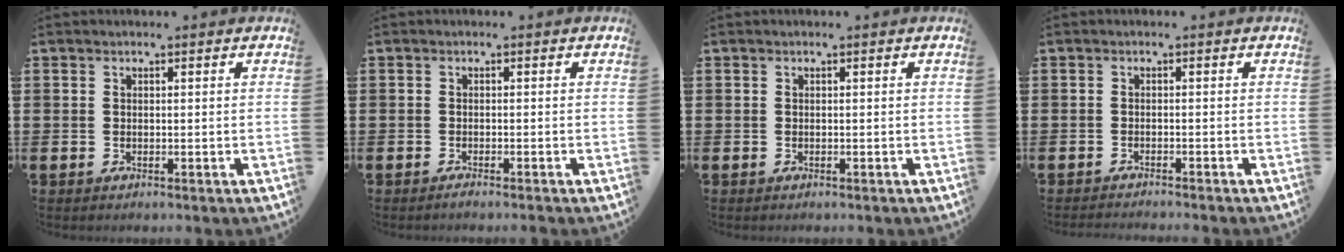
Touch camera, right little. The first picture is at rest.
{"total": 0.7, "force": [-0.6, -0.1, 0.4], "torque": [-0.006, -0.003, -0.011]}
{"total": 0.0}
{"total": 0.9, "force": [-0.9, -0.2, 0.0], "torque": [0.000, -0.001, -0.019]}